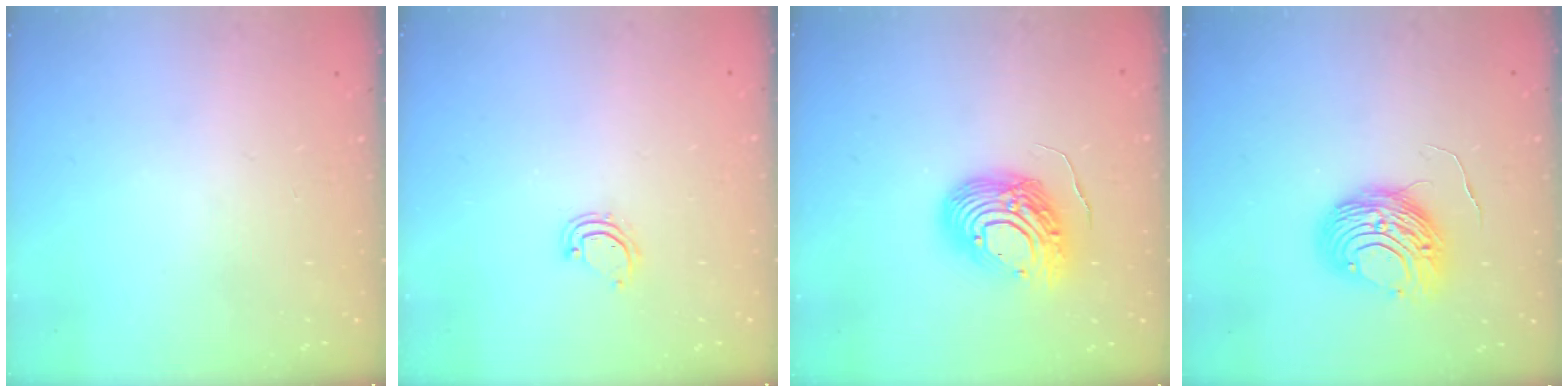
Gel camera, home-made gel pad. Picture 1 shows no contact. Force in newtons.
{"total": 3.9, "press": 3.9, "slide": 0.3}
{"total": 12.2, "press": 12.0, "slide": 2.4}
{"total": 9.7, "press": 9.7, "slide": 0.6}